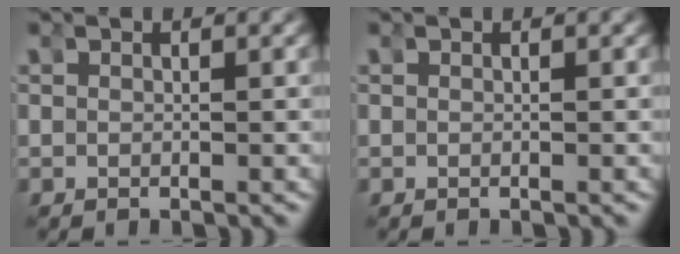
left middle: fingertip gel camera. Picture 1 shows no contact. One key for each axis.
{"total": 0.0}